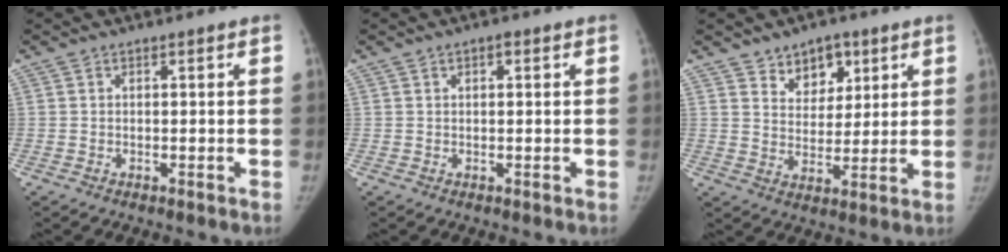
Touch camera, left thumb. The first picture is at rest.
{"total": 1.3, "force": [0.6, 0.6, 1.0], "torque": [-0.013, 0.001, 0.007]}
{"total": 7.7, "force": [4.7, 5.4, 3.0], "torque": [-0.008, -0.027, 0.080]}